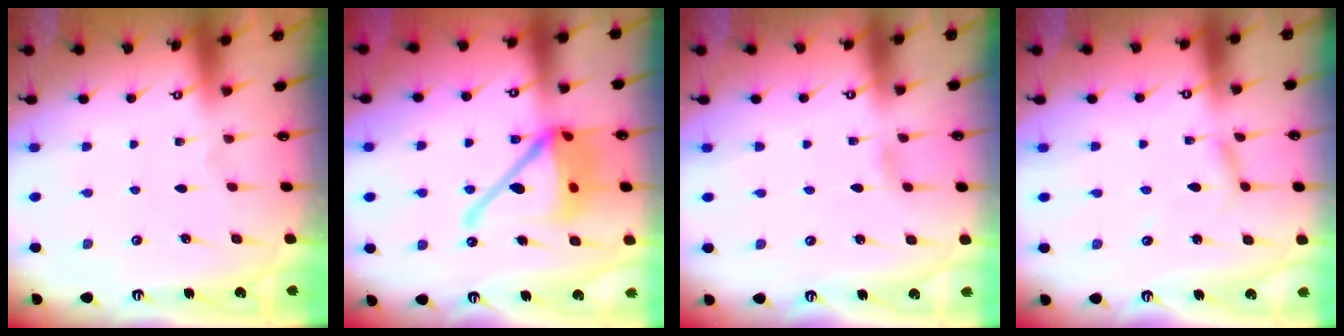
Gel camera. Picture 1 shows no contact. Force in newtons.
{"total": 17.8, "press": 17.6, "slide": 3.0}
{"total": 1.6, "press": 1.6, "slide": 0.2}
{"total": 2.2, "press": 2.2, "slide": 0.3}